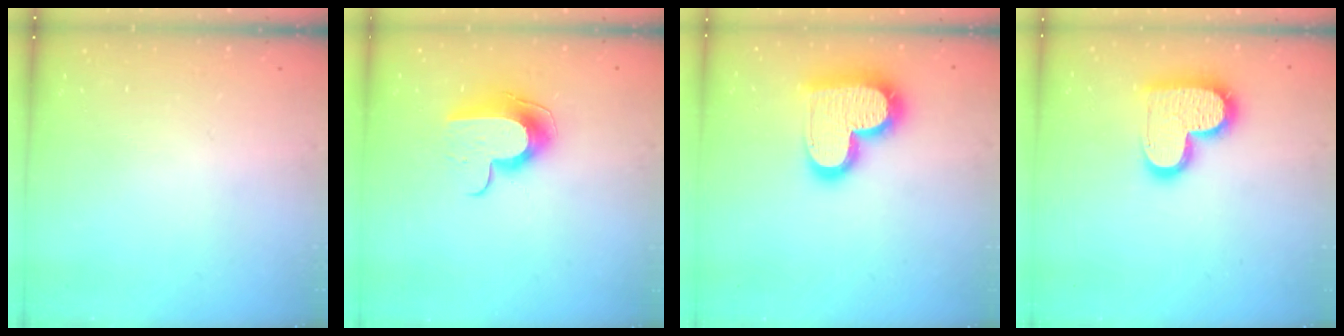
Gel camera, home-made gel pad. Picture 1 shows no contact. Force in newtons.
{"total": 11.5, "press": 11.4, "slide": 0.9}
{"total": 20.7, "press": 20.7, "slide": 1.5}
{"total": 16.0, "press": 16.0, "slide": 1.1}